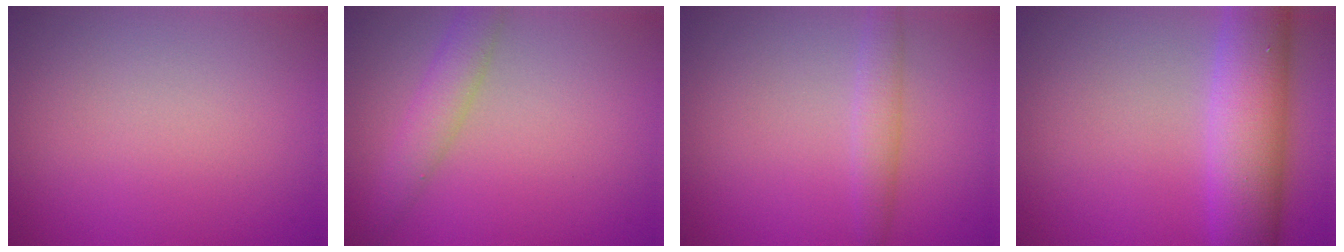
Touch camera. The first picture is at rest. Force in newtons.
{"total": 2.7, "press": 2.7, "slide": 0.2}
{"total": 1.9, "press": 1.9, "slide": 0.0}
{"total": 8.3, "press": 8.3, "slide": 0.2}